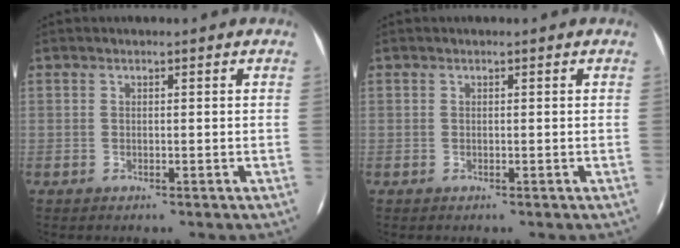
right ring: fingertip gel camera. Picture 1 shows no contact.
{"total": 0.0}